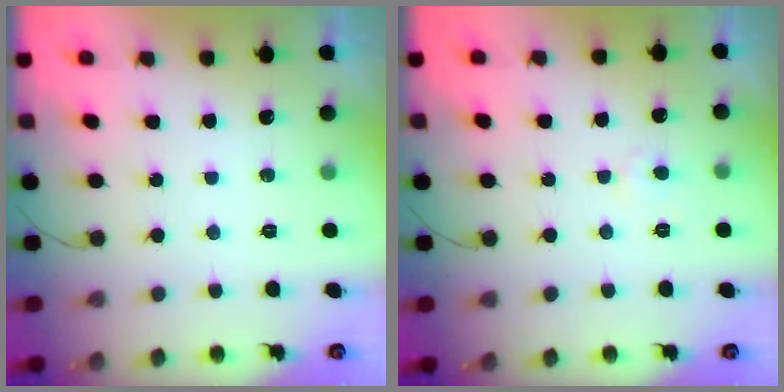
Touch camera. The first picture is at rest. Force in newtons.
{"total": 3.5, "press": 3.5, "slide": 0.4}